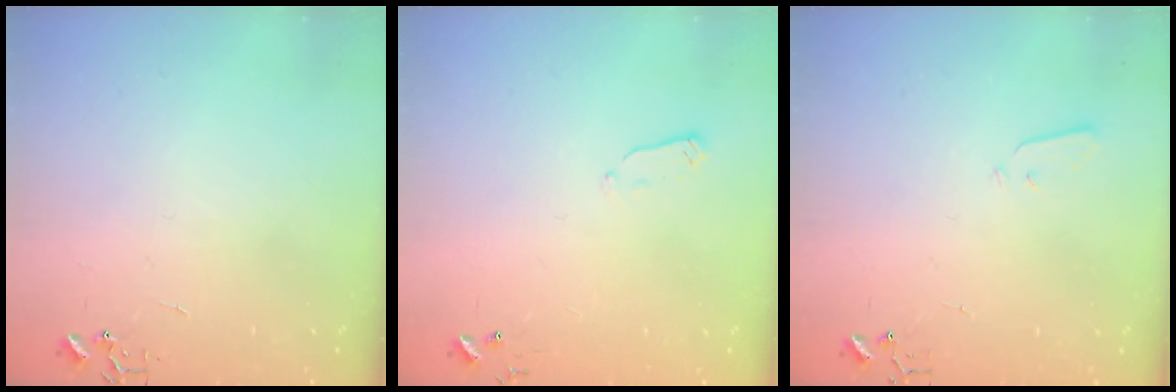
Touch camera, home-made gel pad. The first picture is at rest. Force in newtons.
{"total": 3.5, "press": 3.4, "slide": 1.0}
{"total": 2.1, "press": 2.0, "slide": 0.4}